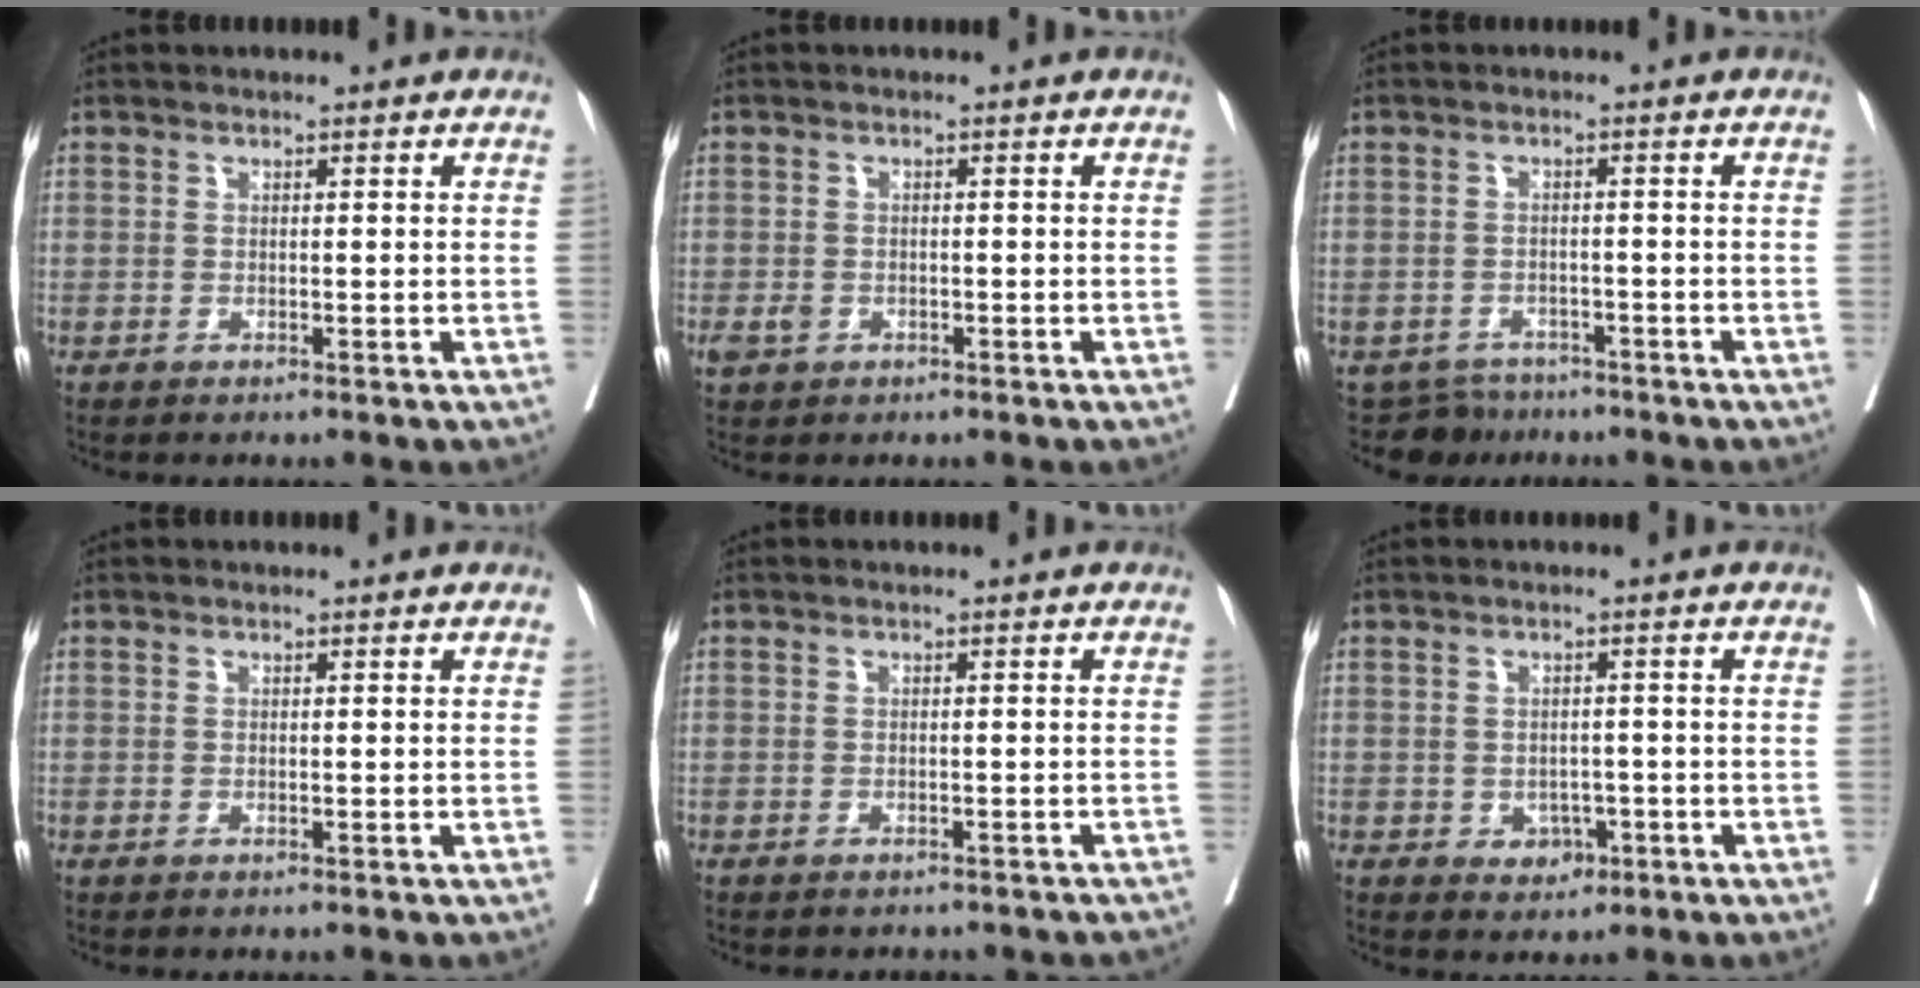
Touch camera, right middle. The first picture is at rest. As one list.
[{"total": 2.1, "force": [-0.8, 1.7, 1.1], "torque": [-0.017, 0.002, -0.007]}, {"total": 4.4, "force": [-3.8, 2.0, -0.9], "torque": [0.018, 0.004, -0.060]}, {"total": 0.0}, {"total": 8.3, "force": [-7.3, 3.0, 2.4], "torque": [-0.029, -0.001, -0.074]}, {"total": 3.0, "force": [-1.1, 2.3, 1.5], "torque": [-0.011, 0.005, -0.007]}]